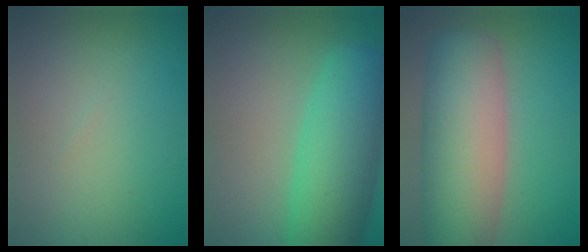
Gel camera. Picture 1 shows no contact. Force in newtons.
{"total": 9.7, "press": 9.7, "slide": 0.6}
{"total": 11.2, "press": 11.2, "slide": 0.6}